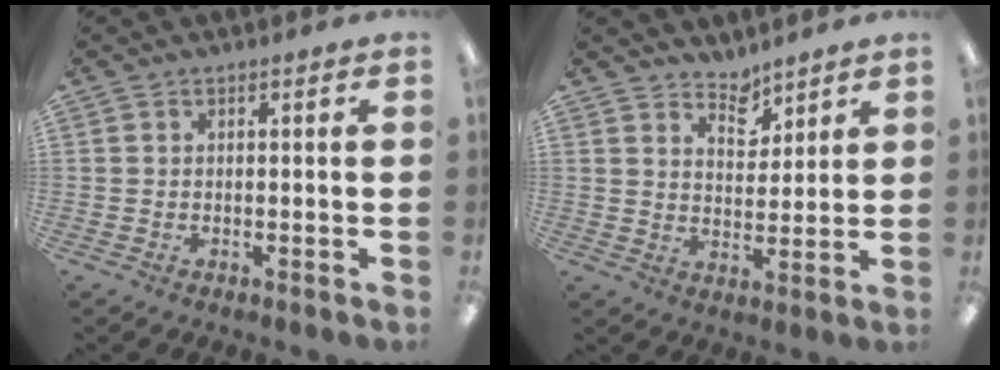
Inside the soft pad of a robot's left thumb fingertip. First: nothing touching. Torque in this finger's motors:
{"motor_torque": [0.00, -0.16, -0.69, -0.10, 0.01]}